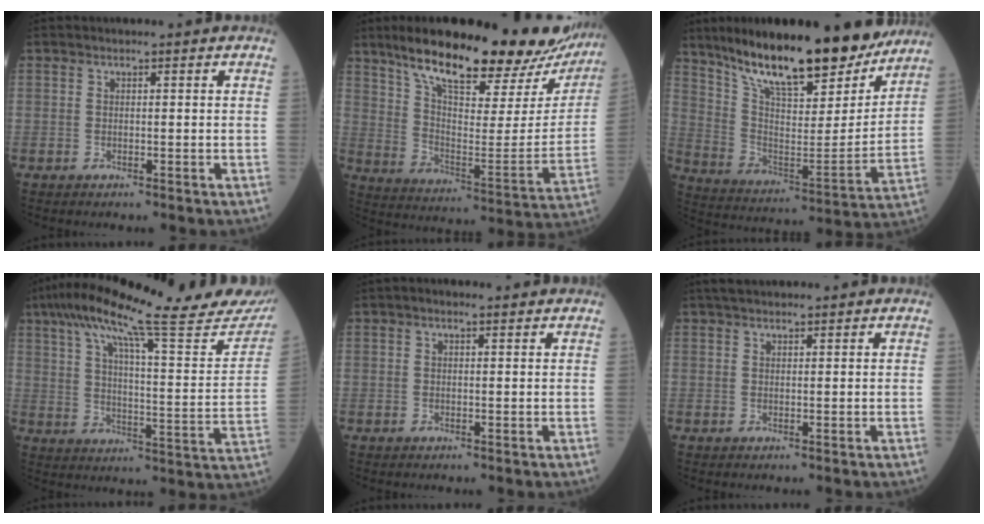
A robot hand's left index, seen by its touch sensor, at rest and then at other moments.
{"total": 29.4, "force": [23.5, 7.7, 15.8], "torque": [-0.244, -0.017, 0.323]}
{"total": 24.0, "force": [19.3, 5.5, 13.1], "torque": [-0.215, -0.019, 0.306]}
{"total": 29.2, "force": [24.3, 2.4, 16.0], "torque": [-0.256, -0.021, 0.320]}
{"total": 1.6, "force": [1.2, 0.5, 1.0], "torque": [-0.022, 0.017, 0.018]}
{"total": 5.0, "force": [4.4, 1.0, 2.2], "torque": [-0.028, 0.037, 0.071]}